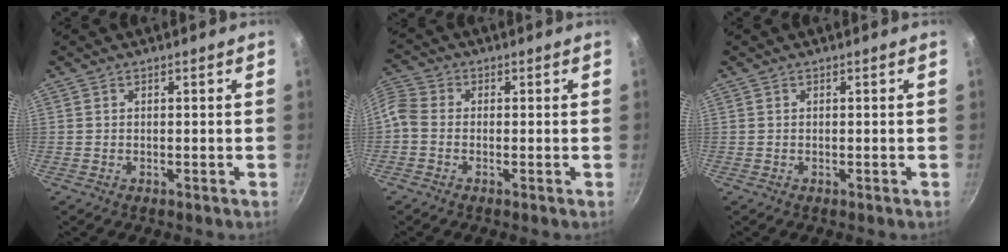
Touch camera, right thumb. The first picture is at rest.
{"total": 6.6, "force": [-1.7, 5.3, 3.7], "torque": [-0.090, 0.020, -0.052]}
{"total": 0.0}